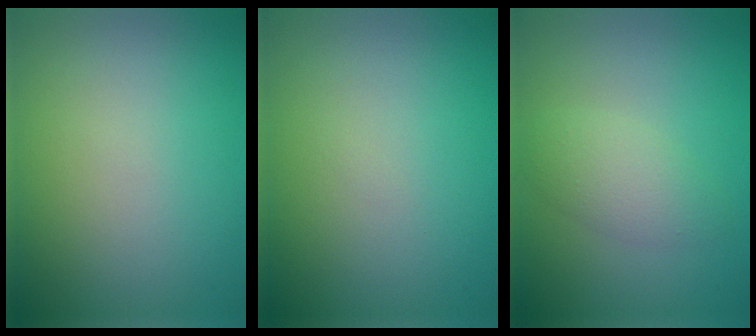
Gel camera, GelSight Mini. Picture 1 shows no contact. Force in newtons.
{"total": 0.0}
{"total": 2.7, "press": 2.7, "slide": 0.2}